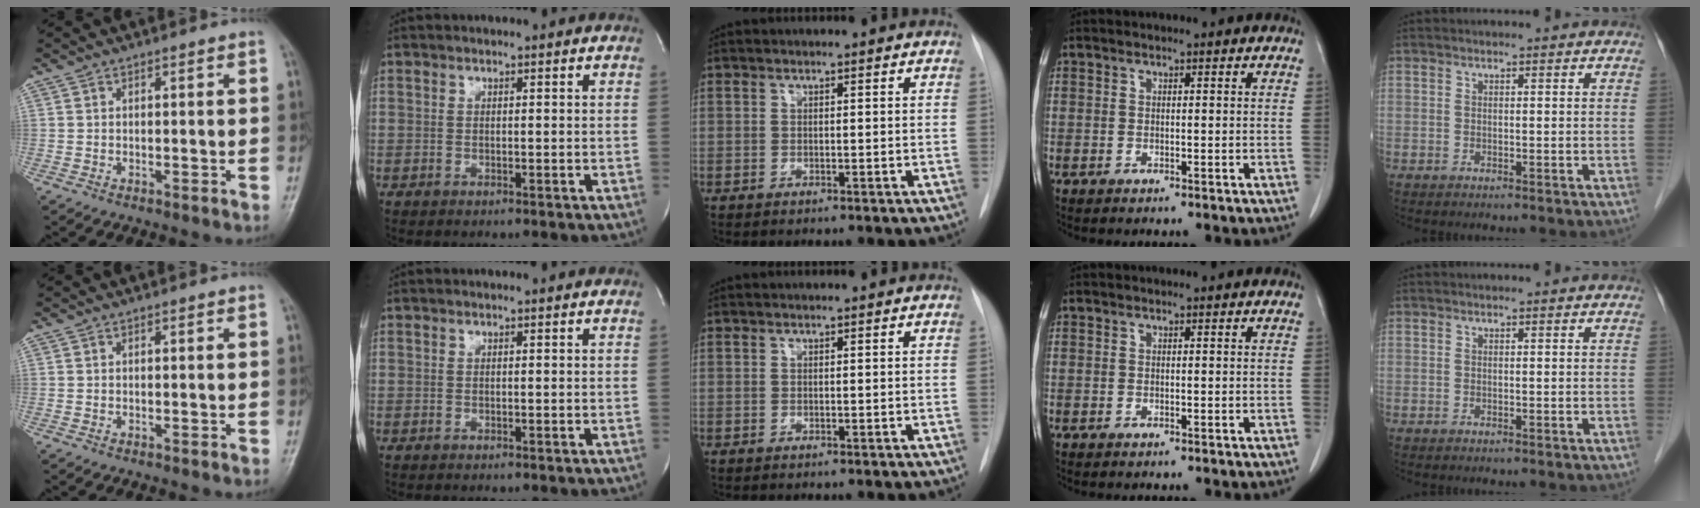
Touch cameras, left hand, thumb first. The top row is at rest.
{}